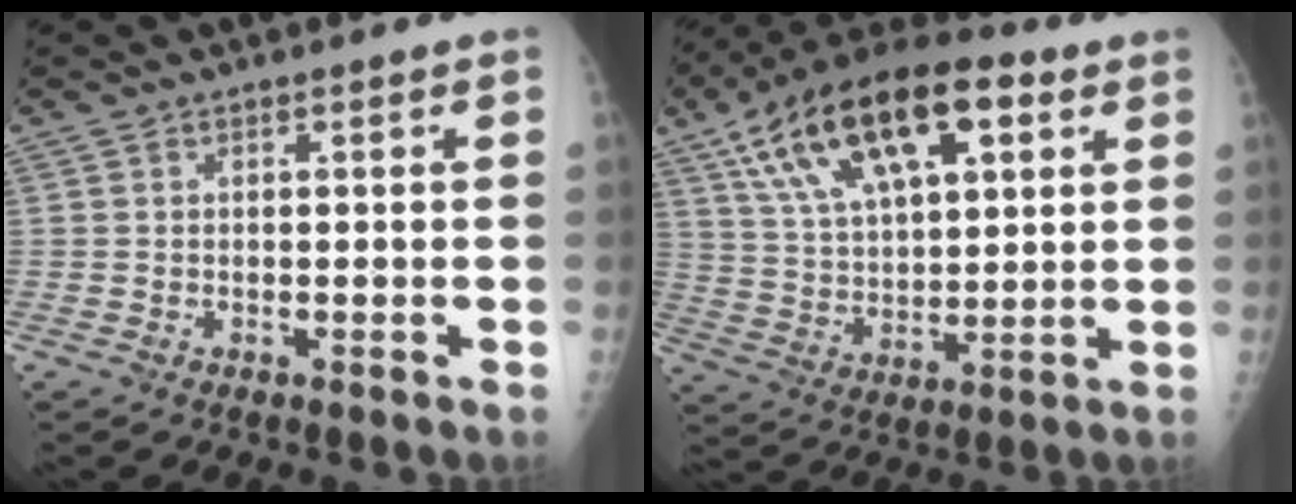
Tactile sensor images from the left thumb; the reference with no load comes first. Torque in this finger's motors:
{"motor_torque": [1.61, 1.70, 1.85, -0.92, 0.31]}